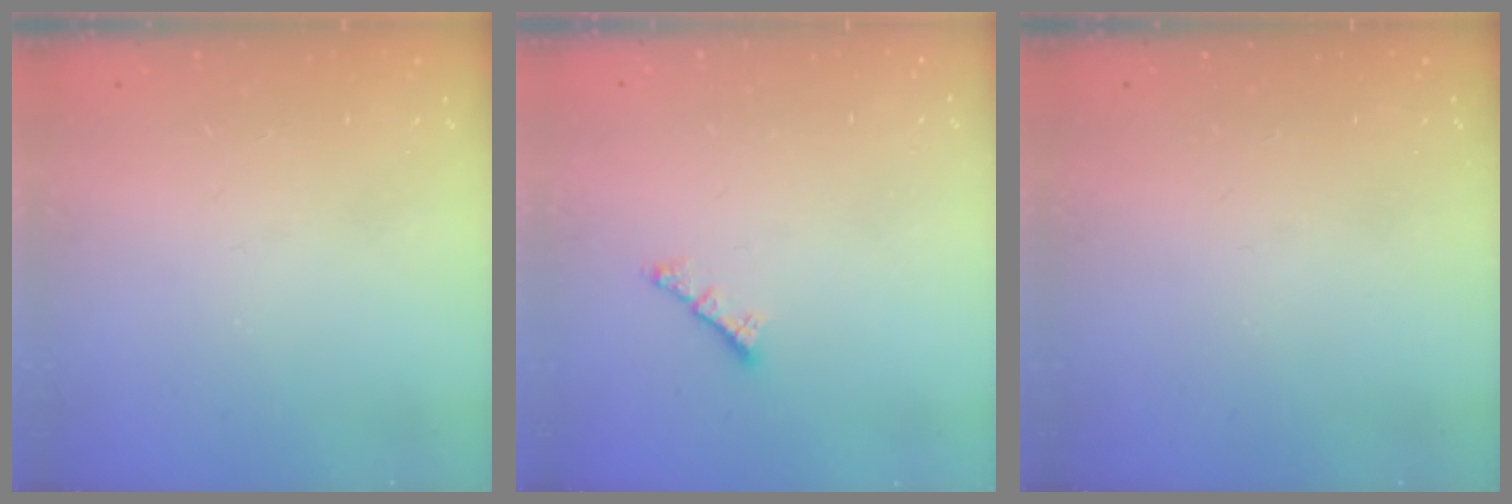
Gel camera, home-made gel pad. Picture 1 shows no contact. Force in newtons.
{"total": 0.8, "press": 0.7, "slide": 0.4}
{"total": 0.0}